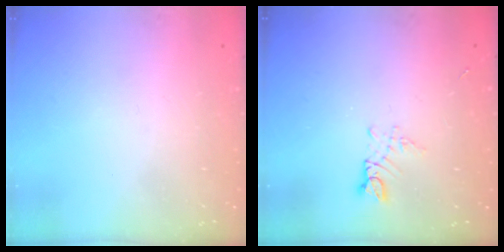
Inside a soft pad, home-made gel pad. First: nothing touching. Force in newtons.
{"total": 2.8, "press": 2.8, "slide": 0.3}